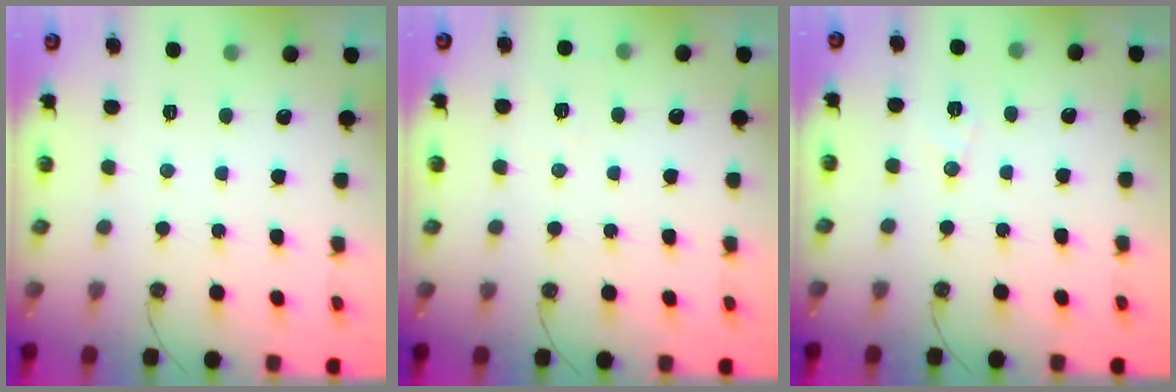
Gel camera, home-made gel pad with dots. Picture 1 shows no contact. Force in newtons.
{"total": 6.4, "press": 5.7, "slide": 2.9}
{"total": 5.1, "press": 4.8, "slide": 1.8}